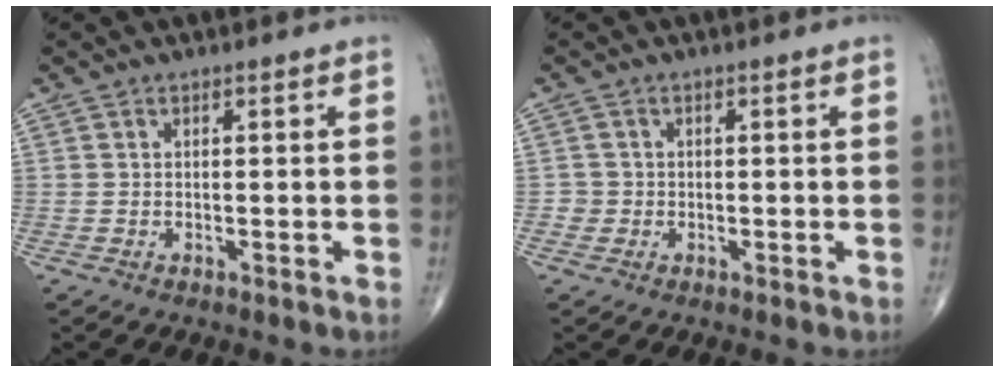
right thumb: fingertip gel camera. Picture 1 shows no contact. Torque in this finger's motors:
{"motor_torque": [0.36, 0.22, 0.07, 0.20, -0.02]}